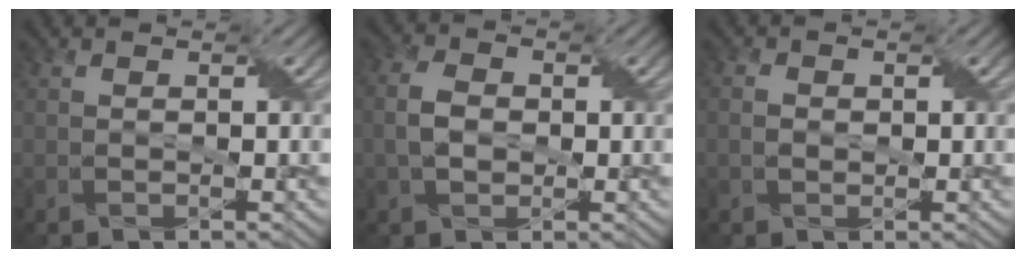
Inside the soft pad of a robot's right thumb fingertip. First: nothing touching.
{"total": 4.2, "force": [-0.2, 3.0, 2.9], "torque": [-0.071, 0.004, -0.008]}
{"total": 1.8, "force": [-0.1, 1.5, 1.1], "torque": [-0.026, 0.000, -0.002]}